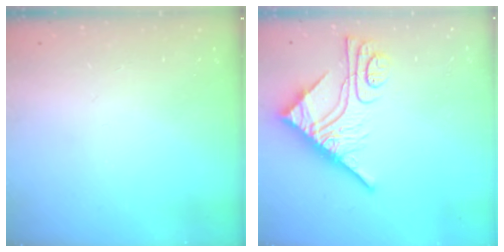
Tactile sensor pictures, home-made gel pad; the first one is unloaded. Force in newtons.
{"total": 11.6, "press": 11.5, "slide": 1.0}